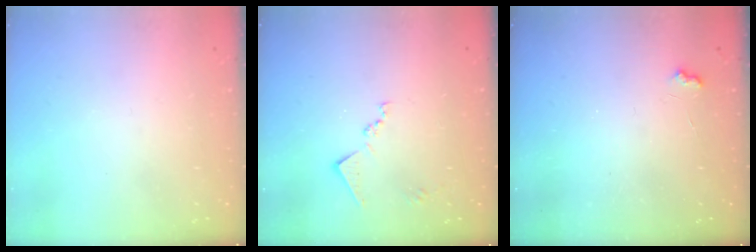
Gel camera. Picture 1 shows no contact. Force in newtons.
{"total": 10.2, "press": 10.2, "slide": 0.5}
{"total": 3.2, "press": 3.2, "slide": 0.5}